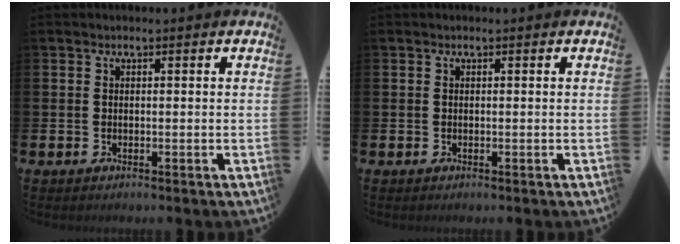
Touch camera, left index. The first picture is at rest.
{"total": 0.0}